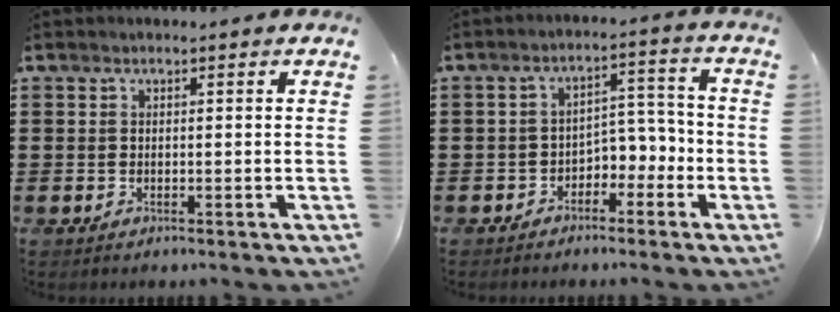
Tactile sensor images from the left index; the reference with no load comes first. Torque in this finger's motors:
{"motor_torque": [0.00, 0.03, 0.14, 0.03]}